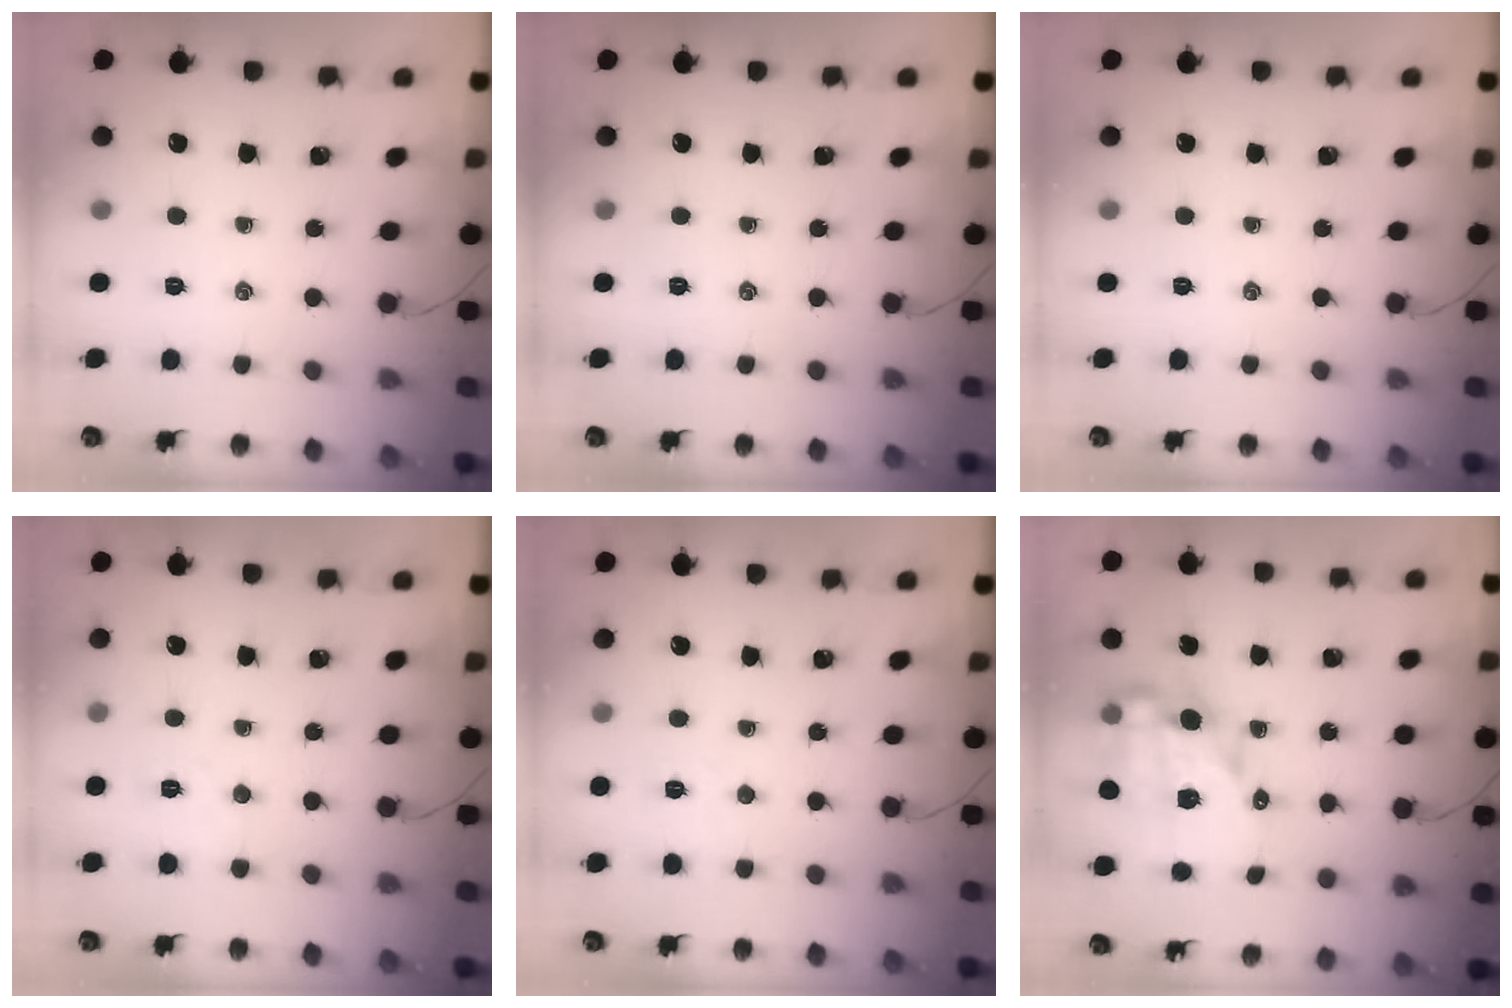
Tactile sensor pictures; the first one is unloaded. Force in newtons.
{"total": 0.0}
{"total": 0.0}
{"total": 4.6, "press": 4.4, "slide": 1.1}
{"total": 2.4, "press": 2.3, "slide": 0.8}
{"total": 13.2, "press": 12.9, "slide": 3.1}